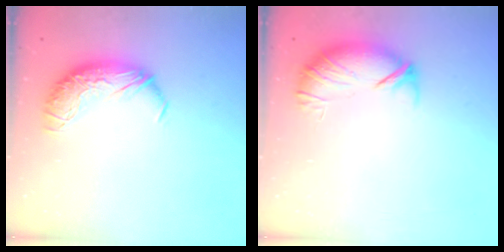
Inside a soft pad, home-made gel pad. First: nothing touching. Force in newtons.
{"total": 5.0, "press": 4.5, "slide": 2.1}